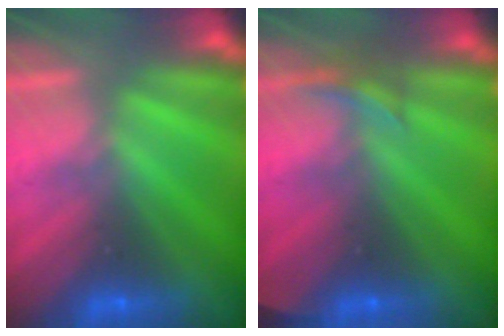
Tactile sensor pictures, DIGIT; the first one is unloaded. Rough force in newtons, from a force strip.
{"total": 2.8}